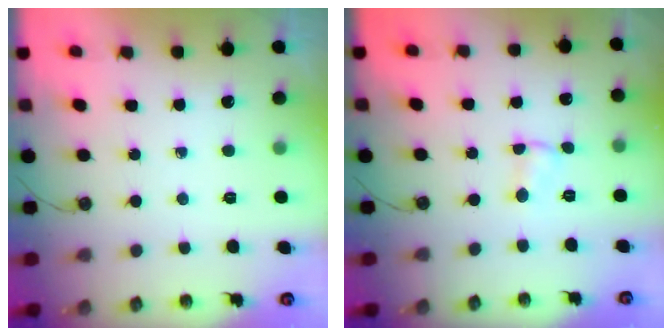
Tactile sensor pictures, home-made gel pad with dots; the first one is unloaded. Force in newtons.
{"total": 1.0, "press": 0.9, "slide": 0.5}